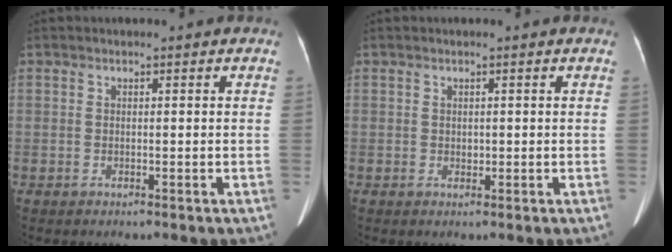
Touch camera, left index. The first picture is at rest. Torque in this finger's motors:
{"motor_torque": [0.12, 0.06, 0.06, 0.03]}